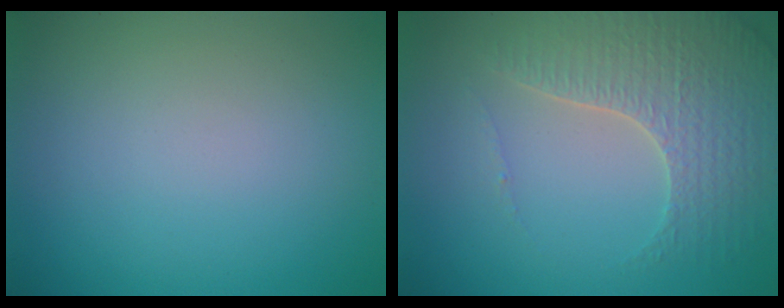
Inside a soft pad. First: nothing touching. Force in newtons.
{"total": 4.0, "press": 3.9, "slide": 1.1}